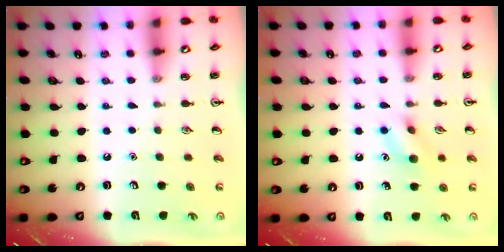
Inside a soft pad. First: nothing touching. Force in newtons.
{"total": 9.0, "press": 8.9, "slide": 0.6}